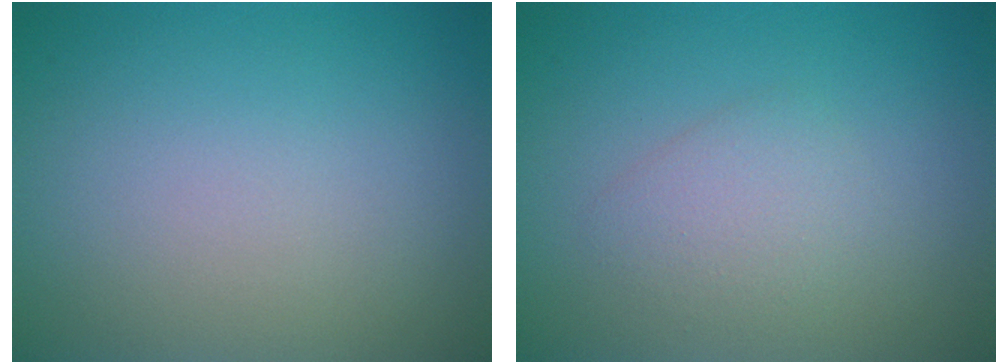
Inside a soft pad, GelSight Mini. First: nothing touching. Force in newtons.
{"total": 2.0, "press": 2.0, "slide": 0.1}